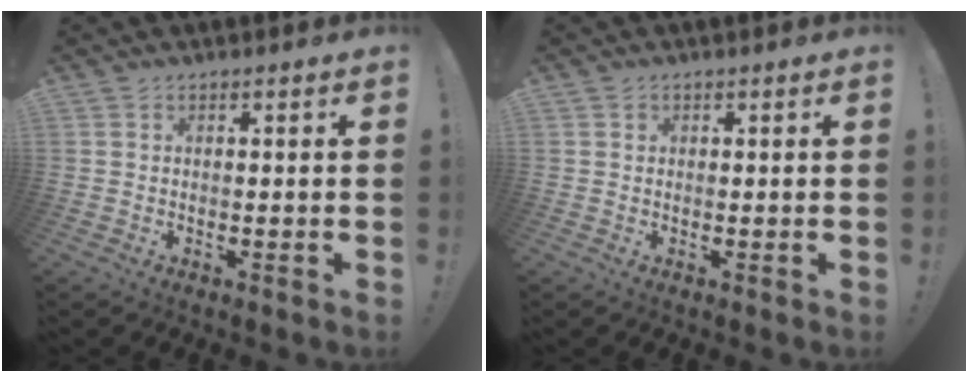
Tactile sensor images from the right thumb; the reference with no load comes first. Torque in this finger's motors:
{"motor_torque": [-0.09, -0.02, 0.07, 0.17, 0.00]}